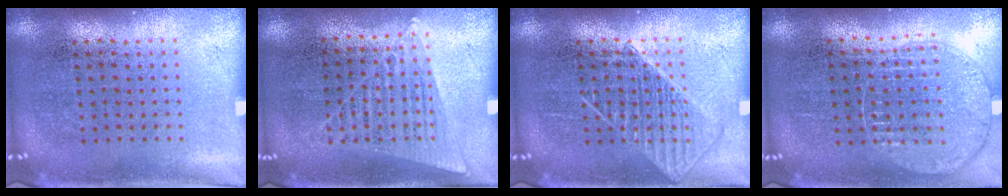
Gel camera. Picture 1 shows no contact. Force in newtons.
{"total": 1.2, "press": 1.1, "slide": 0.5}
{"total": 1.7, "press": 1.7, "slide": 0.3}
{"total": 1.0, "press": 0.9, "slide": 0.2}